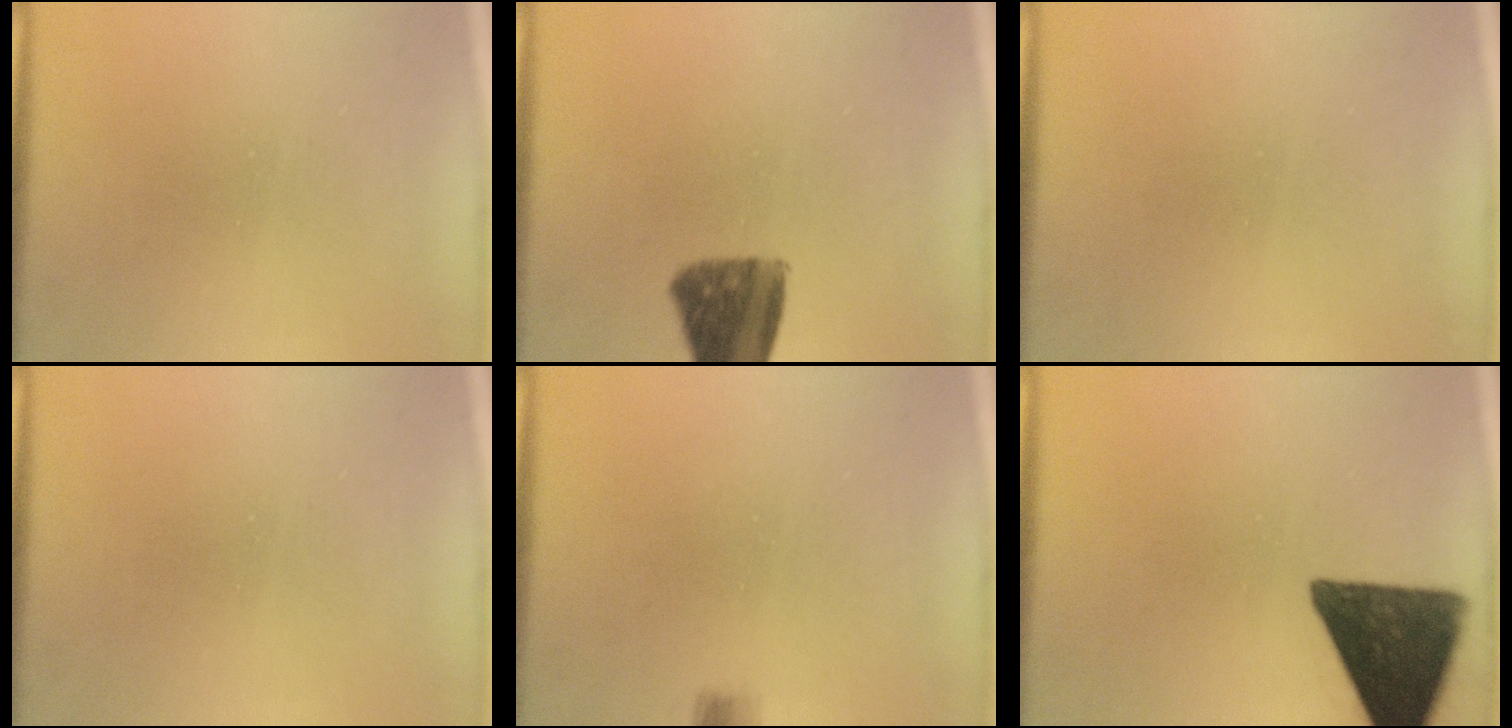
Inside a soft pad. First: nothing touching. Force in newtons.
{"total": 10.4}
{"total": 1.6}
{"total": 0.0}
{"total": 1.6}
{"total": 14.5}